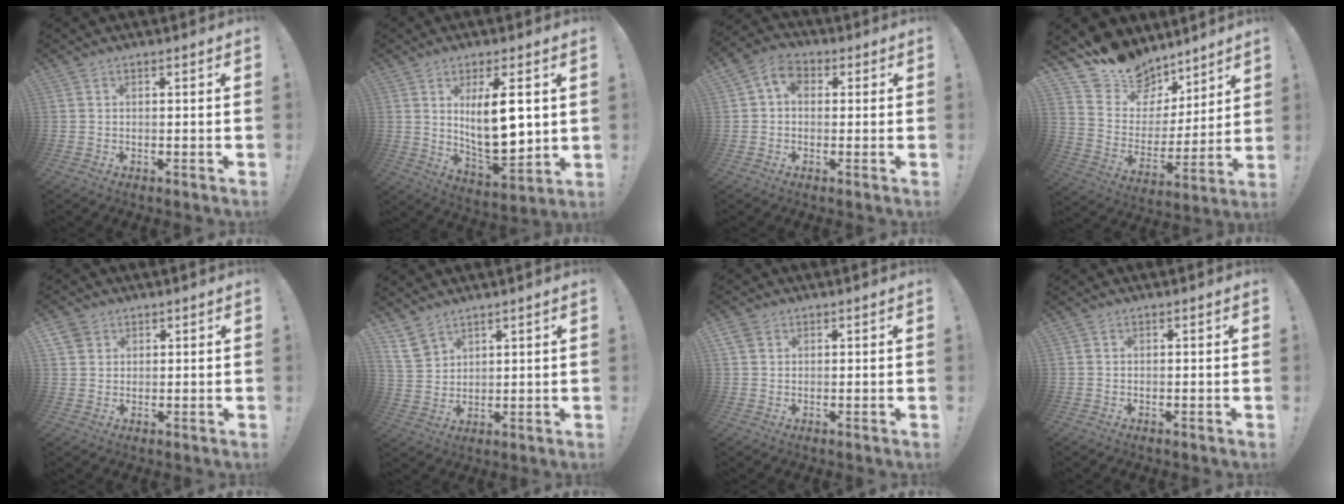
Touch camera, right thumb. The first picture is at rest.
{"total": 14.4, "force": [3.6, 4.7, 13.1], "torque": [-0.213, -0.031, 0.049]}
{"total": 6.5, "force": [1.2, 4.9, 4.1], "torque": [-0.075, 0.003, 0.023]}
{"total": 14.8, "force": [11.8, 8.8, 1.9], "torque": [-0.033, -0.097, 0.229]}
{"total": 4.5, "force": [2.6, 3.6, 0.9], "torque": [-0.008, -0.013, 0.048]}
{"total": 8.0, "force": [5.9, 4.8, 2.6], "torque": [-0.048, -0.030, 0.119]}
{"total": 3.5, "force": [1.8, 2.7, 1.2], "torque": [-0.019, -0.005, 0.036]}
{"total": 0.0}